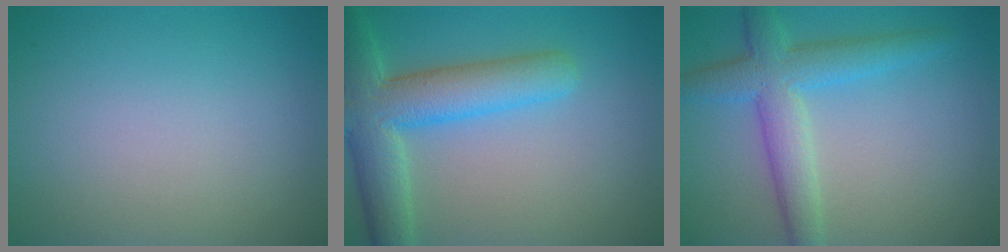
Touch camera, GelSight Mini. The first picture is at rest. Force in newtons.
{"total": 7.5, "press": 7.5, "slide": 0.4}
{"total": 5.1, "press": 5.1, "slide": 0.1}